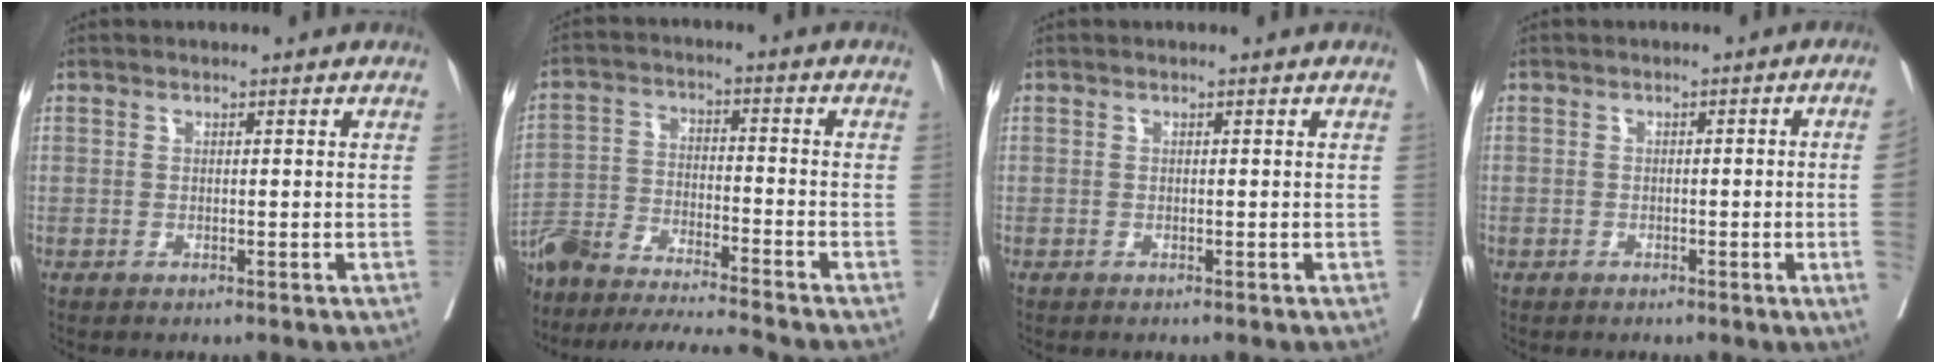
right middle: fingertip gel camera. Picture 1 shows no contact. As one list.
[{"total": 17.8, "force": [-16.5, -0.5, 6.5], "torque": [-0.134, -0.011, -0.282]}, {"total": 0.0}, {"total": 4.2, "force": [-0.8, -0.9, 4.0], "torque": [-0.045, 0.001, -0.012]}]